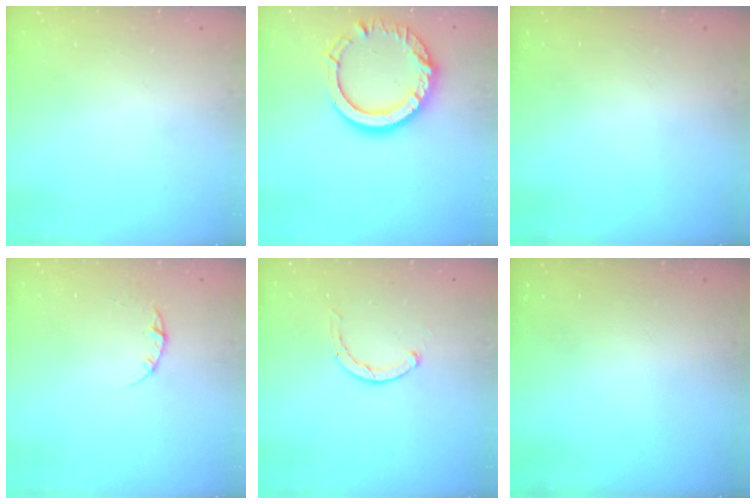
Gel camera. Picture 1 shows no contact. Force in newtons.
{"total": 15.6, "press": 15.5, "slide": 1.4}
{"total": 0.0}
{"total": 3.2, "press": 3.1, "slide": 0.4}
{"total": 2.3, "press": 2.3, "slide": 0.3}
{"total": 0.0}